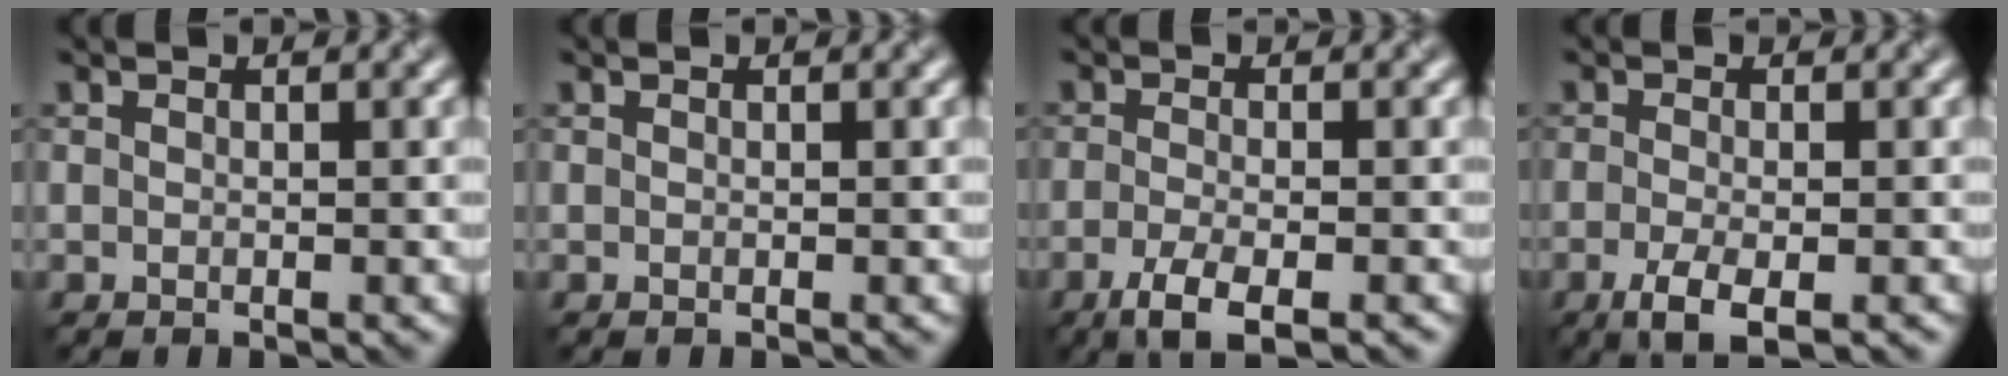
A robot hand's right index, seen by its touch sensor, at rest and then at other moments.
{"total": 0.0}
{"total": 3.7, "force": [-2.1, 1.0, 2.9], "torque": [-0.057, -0.008, -0.044]}
{"total": 3.3, "force": [-1.5, 0.9, 2.7], "torque": [-0.056, -0.007, -0.030]}